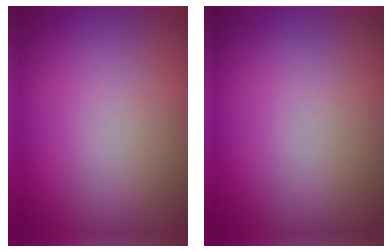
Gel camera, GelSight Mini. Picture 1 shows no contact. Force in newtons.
{"total": 0.0}